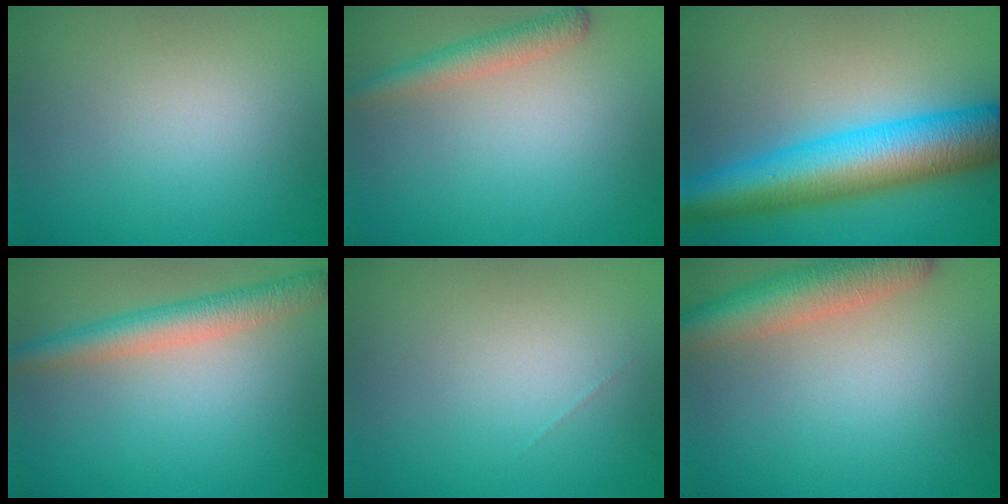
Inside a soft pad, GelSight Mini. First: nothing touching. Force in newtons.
{"total": 2.4, "press": 2.4, "slide": 0.1}
{"total": 10.4, "press": 10.4, "slide": 0.2}
{"total": 3.8, "press": 3.8, "slide": 0.3}
{"total": 0.0}
{"total": 5.7, "press": 5.6, "slide": 0.3}